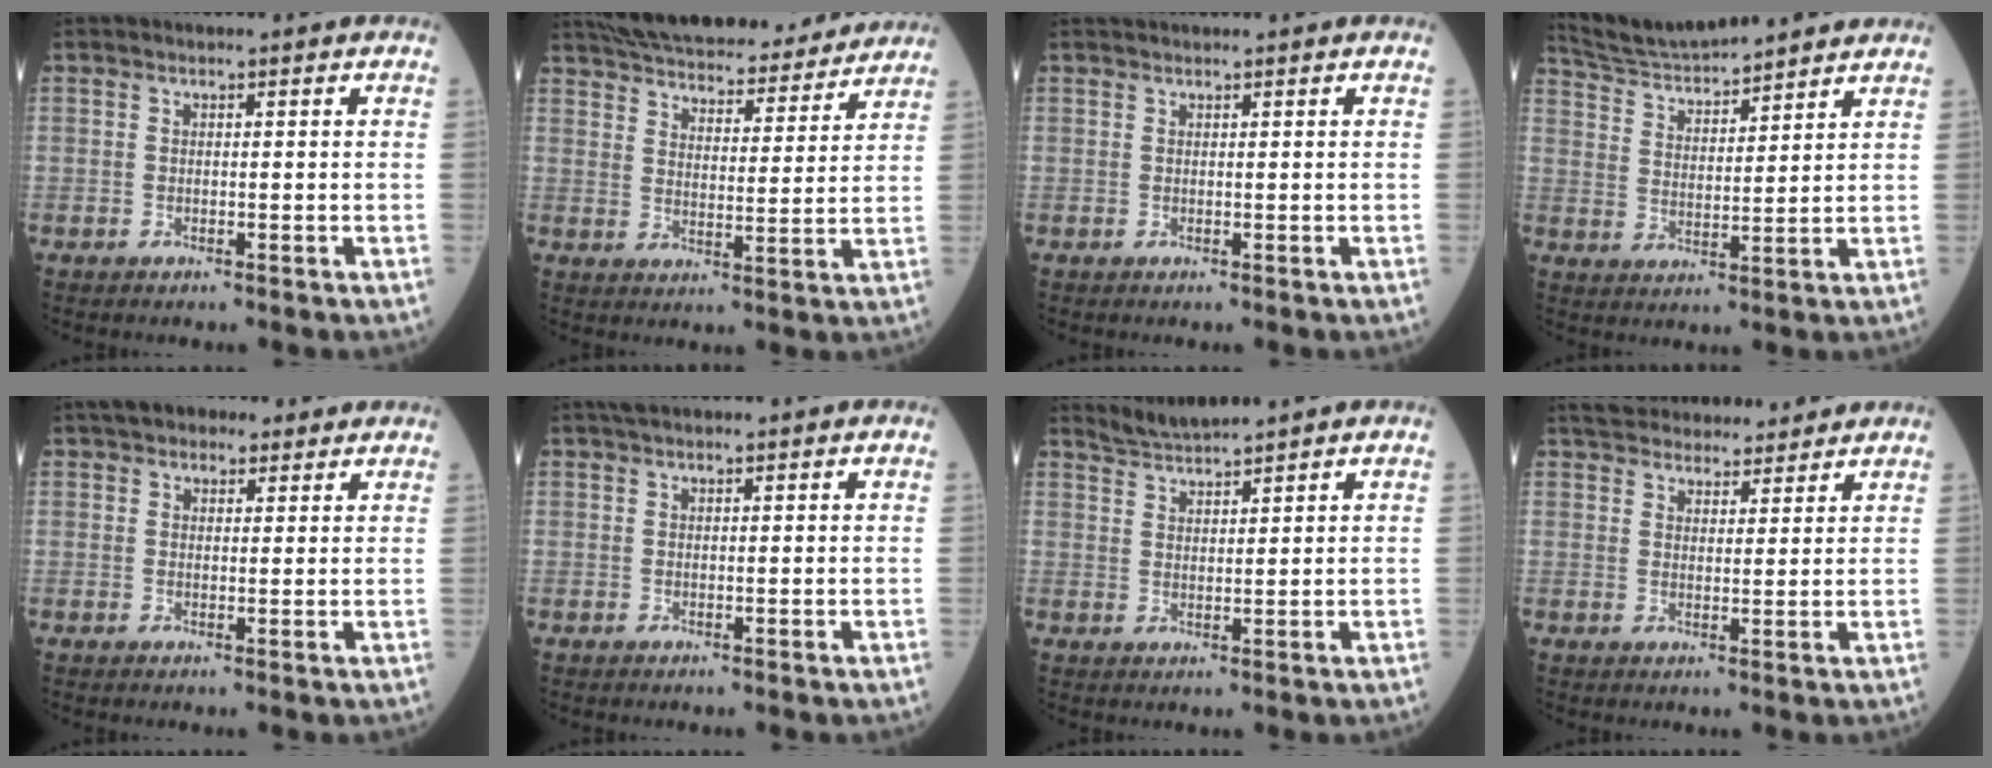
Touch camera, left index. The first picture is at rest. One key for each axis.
{"total": 21.5, "fx": 19.5, "fy": 4.8, "fz": 7.8, "tx": -0.129, "ty": 0.023, "tz": 0.271}
{"total": 1.2, "fx": 1.2, "fy": -0.1, "fz": 0.3, "tx": -0.006, "ty": 0.021, "tz": 0.027}
{"total": 12.4, "fx": 11.8, "fy": 1.3, "fz": 3.8, "tx": -0.078, "ty": 0.028, "tz": 0.203}
{"total": 6.1, "fx": 4.8, "fy": 2.9, "fz": 2.6, "tx": -0.030, "ty": 0.030, "tz": 0.076}
{"total": 1.8, "fx": 1.5, "fy": 0.5, "fz": 0.8, "tx": -0.016, "ty": 0.022, "tz": 0.027}
{"total": 3.2, "fx": 3.1, "fy": -0.8, "fz": 0.0, "tx": -0.007, "ty": 0.007, "tz": 0.067}
{"total": 12.1, "fx": 11.2, "fy": 3.1, "fz": 3.3, "tx": -0.043, "ty": 0.026, "tz": 0.166}